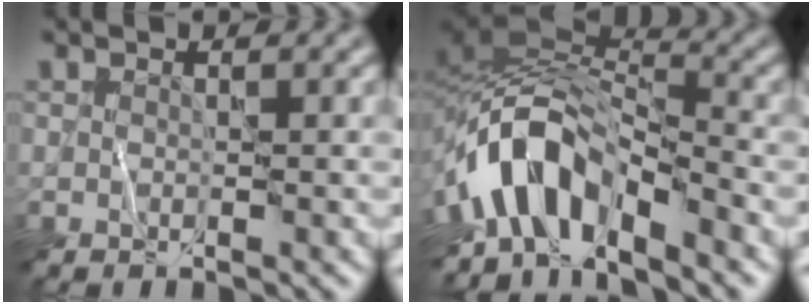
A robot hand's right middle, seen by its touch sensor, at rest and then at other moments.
{"total": 8.9, "force": [-4.6, 4.5, 6.2], "torque": [-0.098, 0.010, -0.092]}